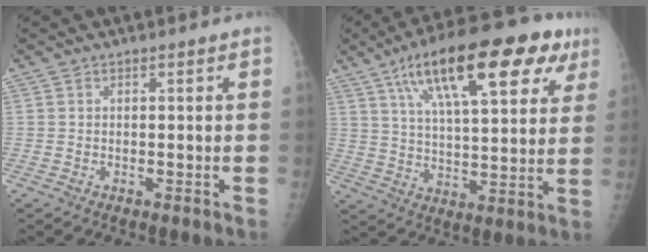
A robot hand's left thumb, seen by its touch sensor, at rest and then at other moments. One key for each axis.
{"total": 23.8, "fx": 12.1, "fy": 8.5, "fz": 18.6, "tx": -0.260, "ty": -0.004, "tz": 0.186}